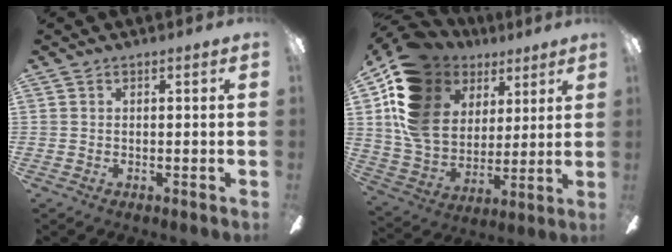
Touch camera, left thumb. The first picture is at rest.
{"total": 17.1, "force": [7.3, 12.8, 8.6], "torque": [-0.184, -0.032, 0.141]}